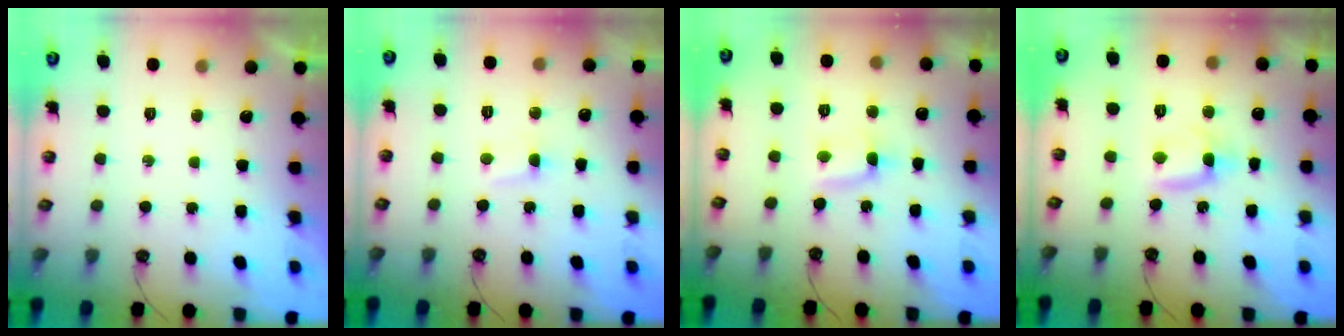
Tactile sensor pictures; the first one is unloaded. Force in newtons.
{"total": 1.9, "press": 1.9, "slide": 0.3}
{"total": 1.6, "press": 1.5, "slide": 0.6}
{"total": 3.4, "press": 3.4, "slide": 0.3}